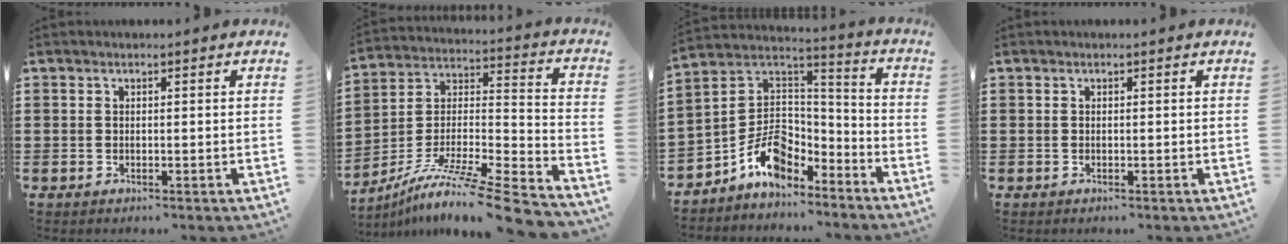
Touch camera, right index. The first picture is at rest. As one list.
[{"total": 10.7, "force": [-8.4, 0.5, 6.6], "torque": [-0.109, 0.003, -0.160]}, {"total": 9.2, "force": [-5.4, 5.9, 4.6], "torque": [-0.114, 0.004, -0.104]}, {"total": 0.0}]